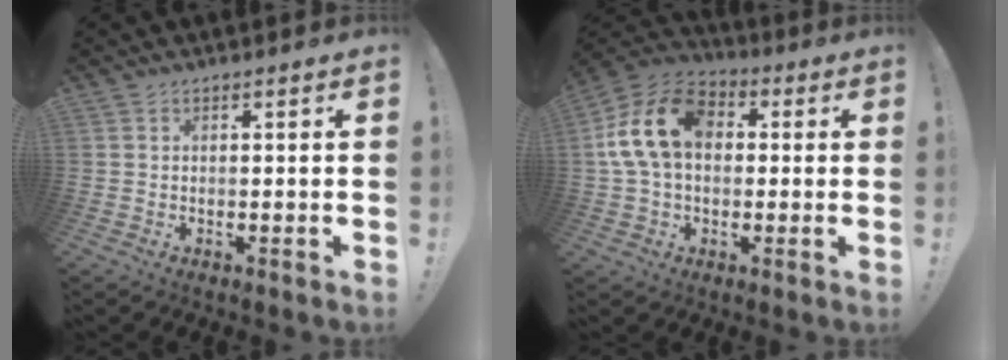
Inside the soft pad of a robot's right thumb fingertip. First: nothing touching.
{"total": 17.5, "force": [3.5, 12.1, 12.2], "torque": [-0.221, 0.016, 0.067]}